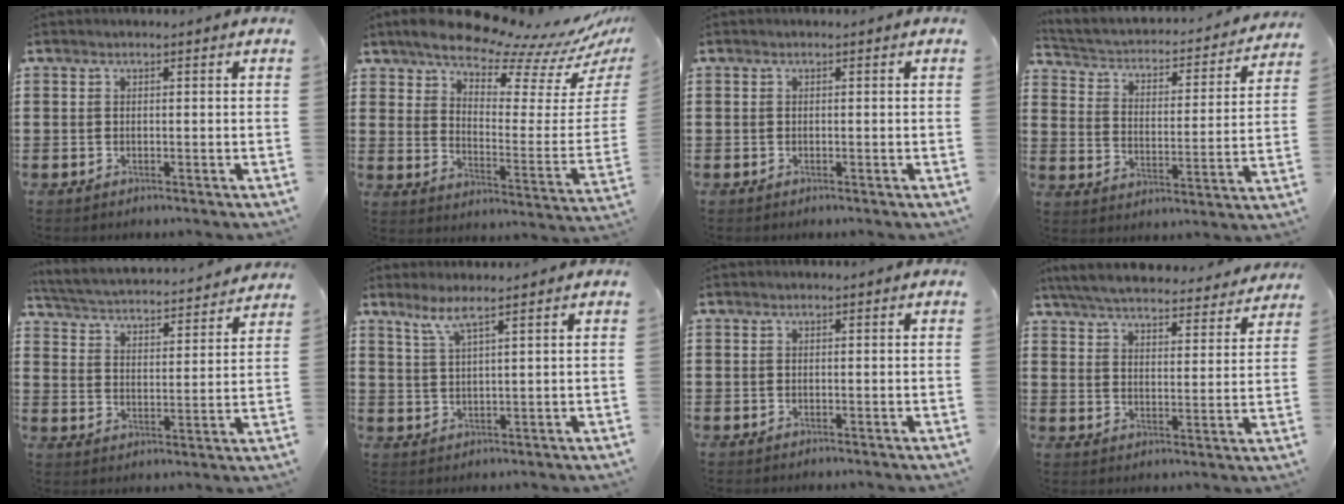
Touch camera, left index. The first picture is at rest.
{"total": 10.2, "force": [9.3, 1.5, 4.1], "torque": [-0.092, -0.078, 0.154]}
{"total": 0.0}
{"total": 2.0, "force": [1.6, 1.0, 0.7], "torque": [-0.030, -0.022, 0.015]}
{"total": 3.3, "force": [3.3, -0.3, 0.4], "torque": [-0.030, -0.032, 0.047]}
{"total": 3.5, "force": [2.6, 0.0, 2.2], "torque": [-0.053, 0.000, 0.047]}
{"total": 0.0}
{"total": 5.8, "force": [5.7, 0.1, 1.2], "torque": [-0.051, -0.038, 0.098]}